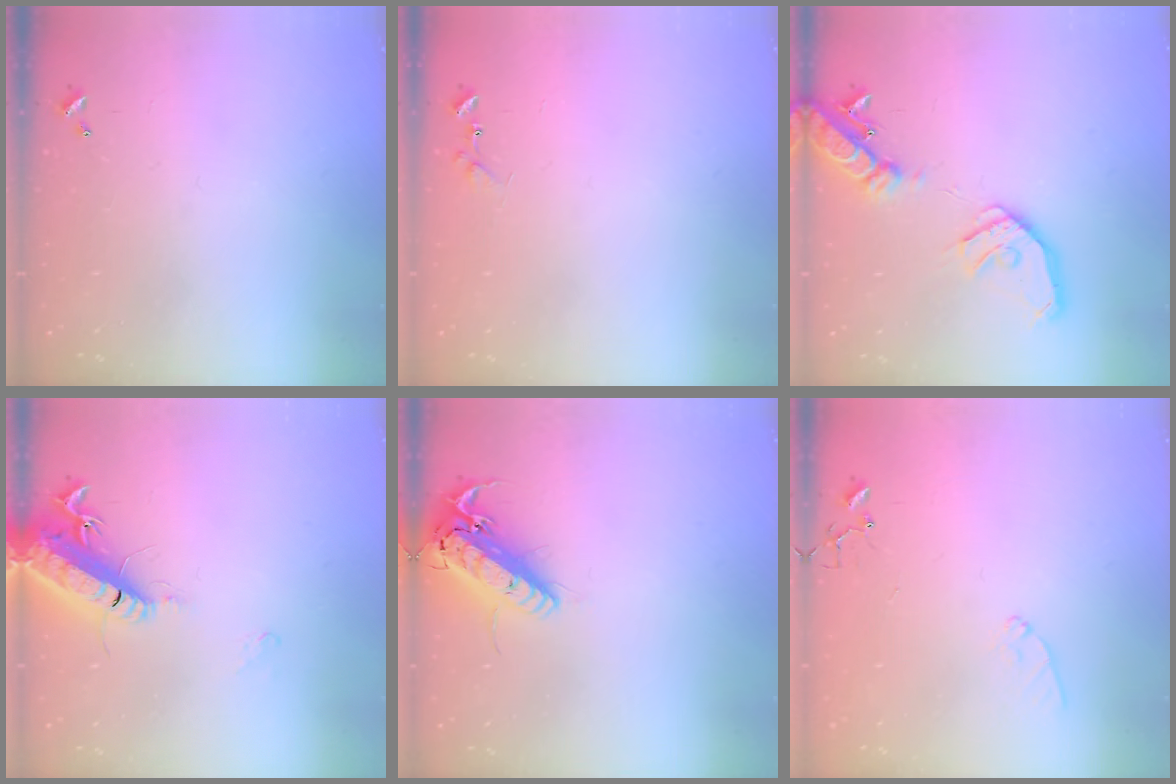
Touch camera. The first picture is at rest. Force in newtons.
{"total": 7.1, "press": 7.0, "slide": 0.5}
{"total": 18.8, "press": 18.6, "slide": 3.0}
{"total": 17.2, "press": 16.5, "slide": 4.6}
{"total": 16.5, "press": 16.3, "slide": 3.0}
{"total": 6.4, "press": 6.4, "slide": 0.6}